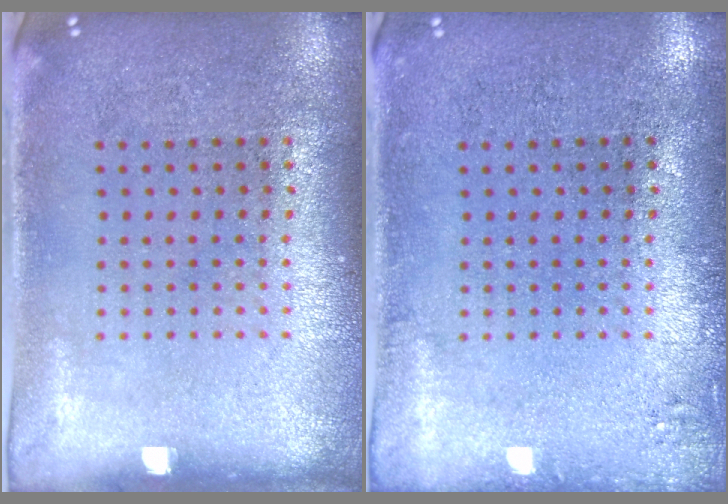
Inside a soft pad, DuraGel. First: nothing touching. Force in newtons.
{"total": 1.0, "press": 1.0, "slide": 0.3}